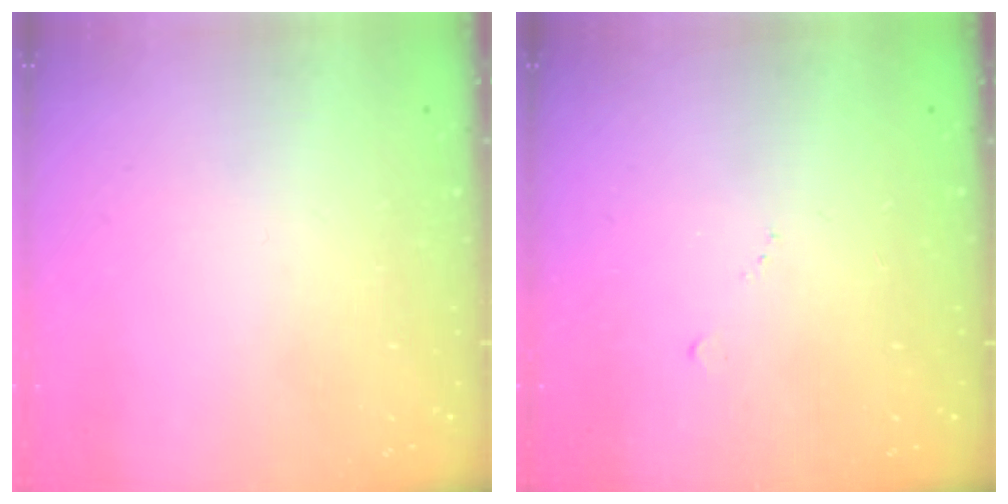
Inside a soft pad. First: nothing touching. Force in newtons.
{"total": 4.4, "press": 4.3, "slide": 0.7}